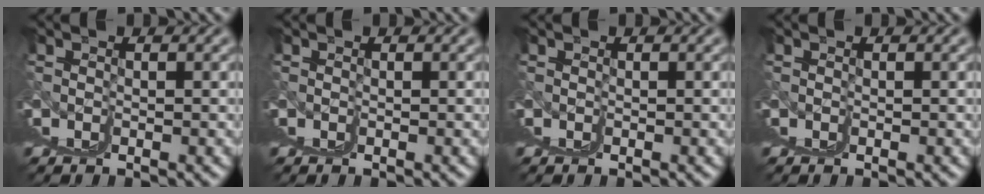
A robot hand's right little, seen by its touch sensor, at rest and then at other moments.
{"total": 0.0}
{"total": 0.0}
{"total": 0.0}